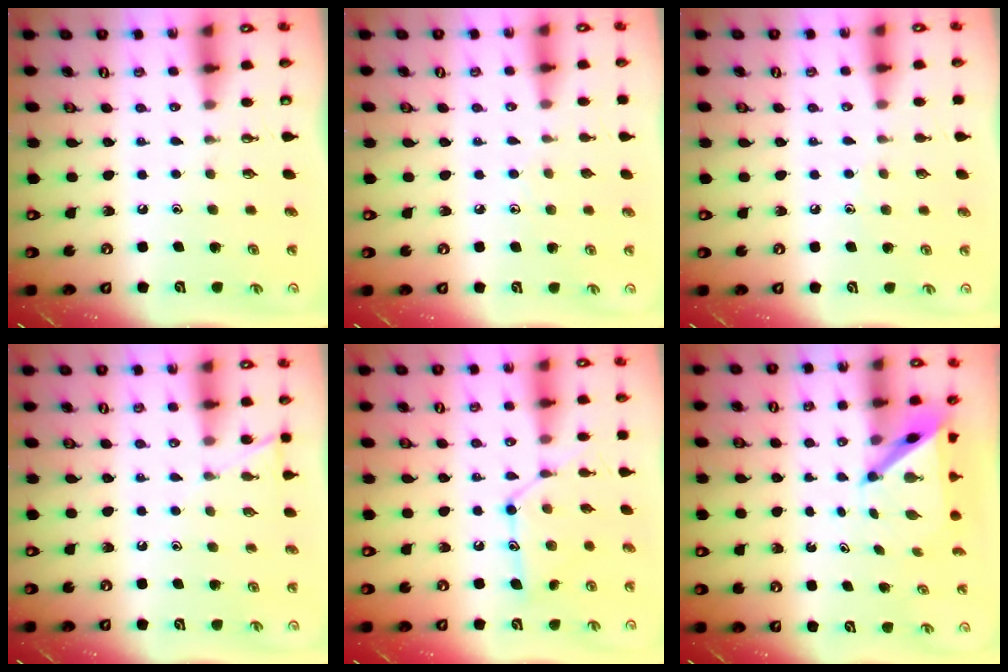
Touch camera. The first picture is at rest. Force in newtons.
{"total": 4.7, "press": 4.7, "slide": 0.3}
{"total": 3.8, "press": 3.8, "slide": 0.5}
{"total": 5.9, "press": 5.9, "slide": 0.6}
{"total": 12.4, "press": 12.4, "slide": 0.4}
{"total": 5.1, "press": 5.1, "slide": 0.5}